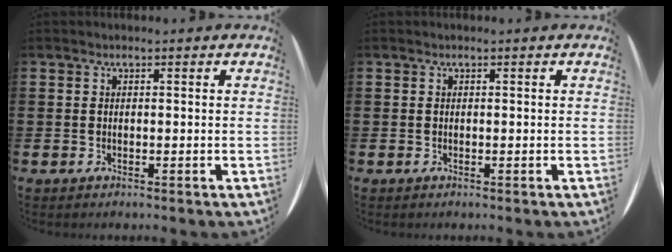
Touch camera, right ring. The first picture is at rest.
{"total": 0.0}